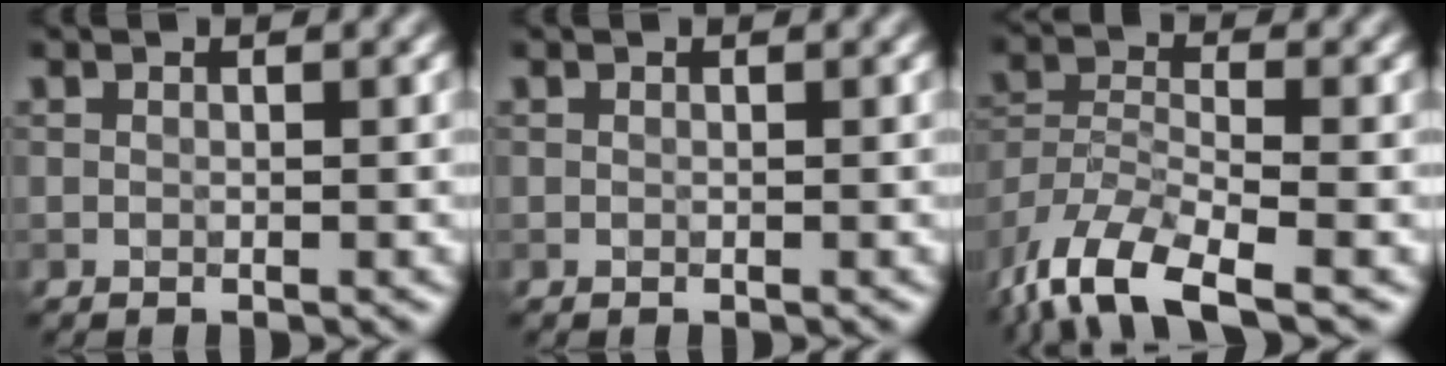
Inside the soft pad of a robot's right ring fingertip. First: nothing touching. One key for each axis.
{"total": 0.0}
{"total": 9.4, "fx": -6.5, "fy": 3.4, "fz": 6.0, "tx": -0.113, "ty": -0.010, "tz": -0.126}